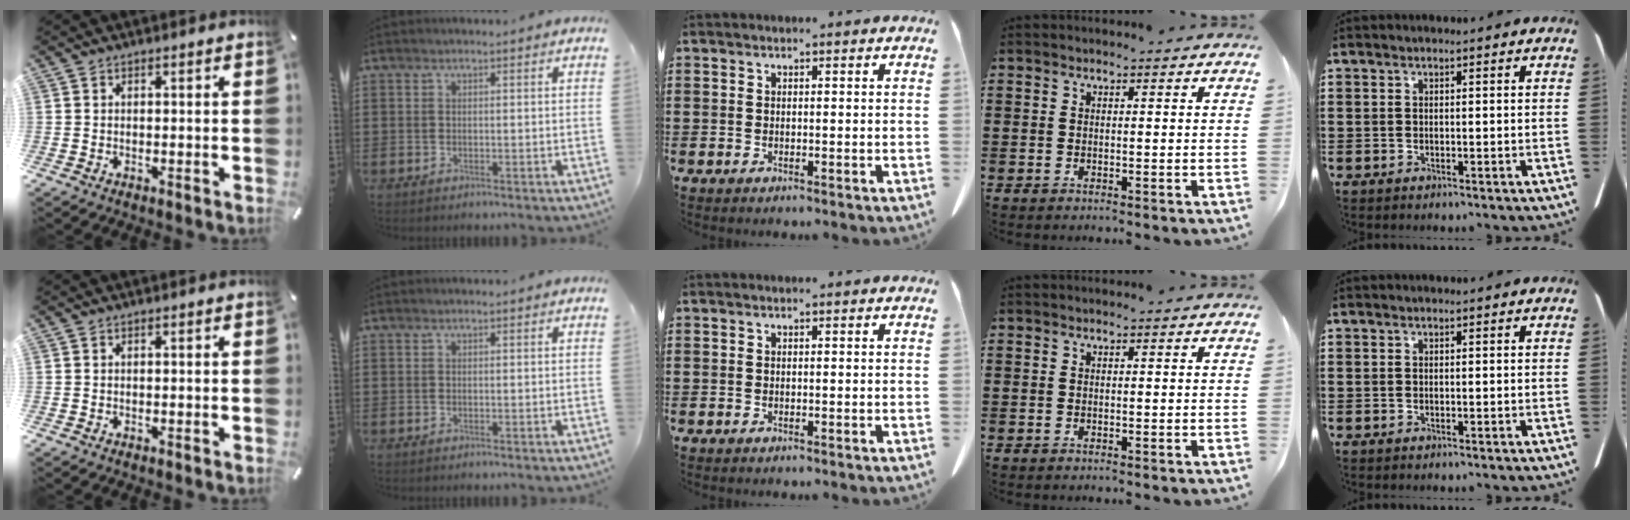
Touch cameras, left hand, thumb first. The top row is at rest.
{}